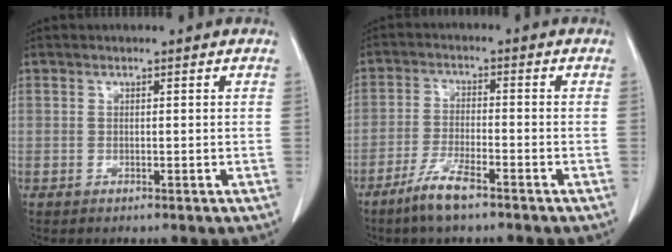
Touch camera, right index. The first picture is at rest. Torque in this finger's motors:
{"motor_torque": [0.53, -0.43, 0.18, 0.04]}